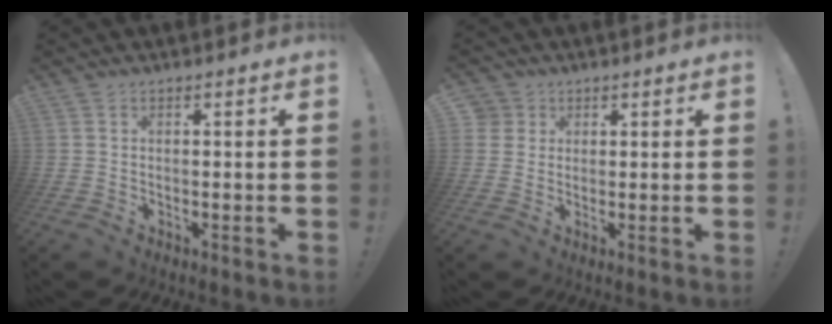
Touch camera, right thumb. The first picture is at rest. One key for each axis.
{"total": 3.7, "fx": 1.5, "fy": 3.3, "fz": 0.5, "tx": -0.008, "ty": -0.003, "tz": 0.028}